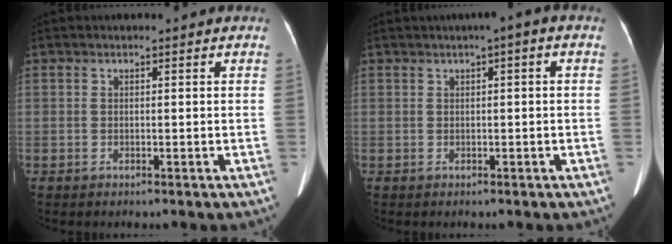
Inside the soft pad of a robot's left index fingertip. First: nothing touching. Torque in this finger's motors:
{"motor_torque": [0.12, -0.37, -0.01, 0.01]}